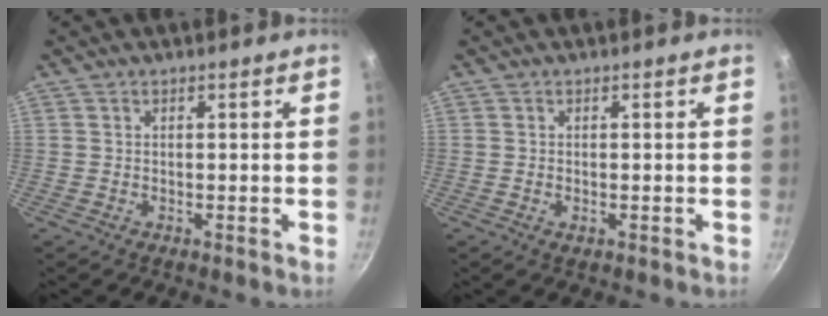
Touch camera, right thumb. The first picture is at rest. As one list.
[{"total": 1.1, "force": [-0.3, 0.5, 0.9], "torque": [-0.016, -0.001, -0.004]}]